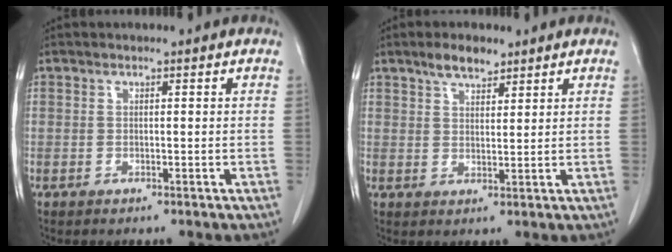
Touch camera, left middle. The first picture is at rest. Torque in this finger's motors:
{"motor_torque": [0.50, -0.33, 0.01, 0.03]}